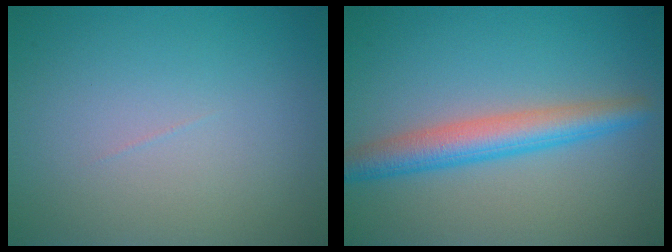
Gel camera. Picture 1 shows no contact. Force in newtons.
{"total": 4.4, "press": 4.4, "slide": 0.0}